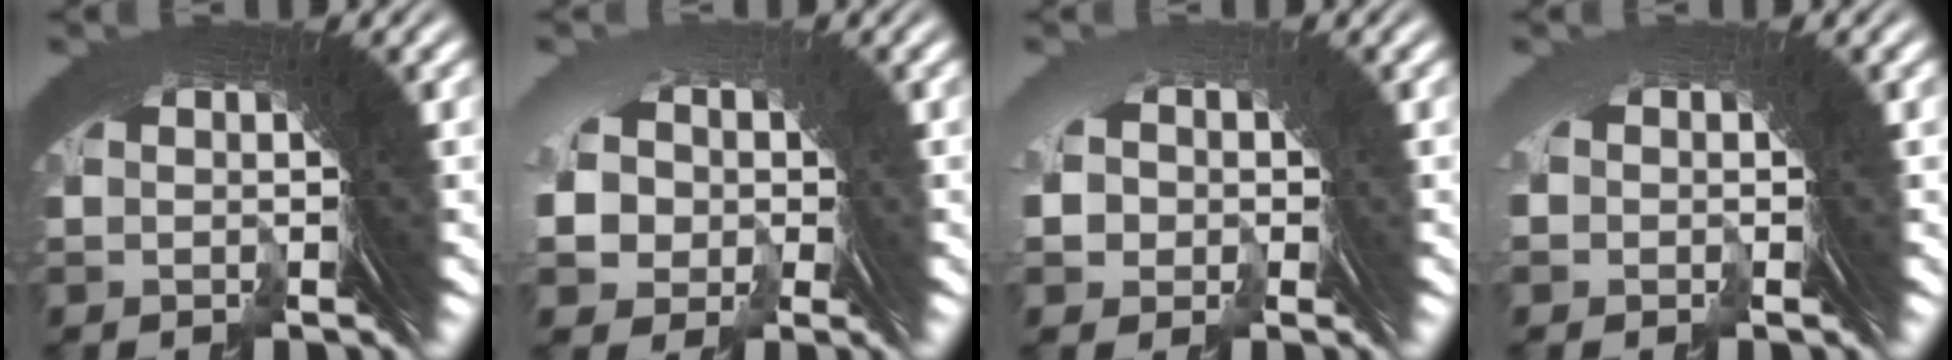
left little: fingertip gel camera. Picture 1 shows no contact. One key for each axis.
{"total": 5.6, "fx": -1.0, "fy": 5.1, "fz": 2.0, "tx": -0.081, "ty": -0.023, "tz": -0.009}
{"total": 2.7, "fx": -0.6, "fy": 2.6, "fz": 0.4, "tx": -0.029, "ty": 0.003, "tz": -0.016}
{"total": 1.2, "fx": -0.9, "fy": -0.2, "fz": -0.8, "tx": 0.016, "ty": 0.009, "tz": -0.017}